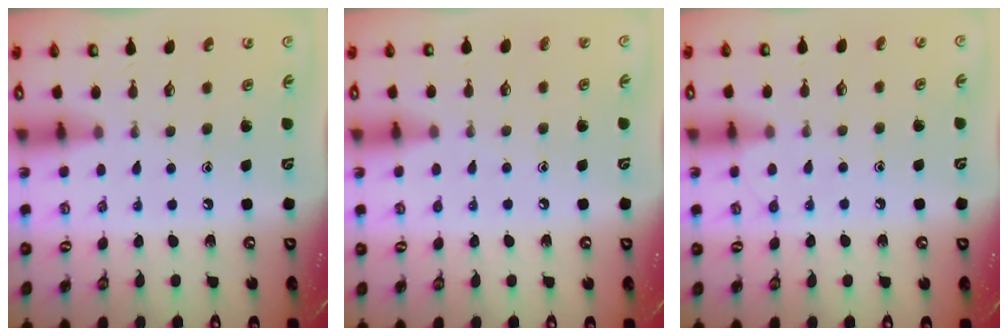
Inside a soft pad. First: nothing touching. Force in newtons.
{"total": 3.5, "press": 3.4, "slide": 0.4}
{"total": 5.1, "press": 5.0, "slide": 0.7}